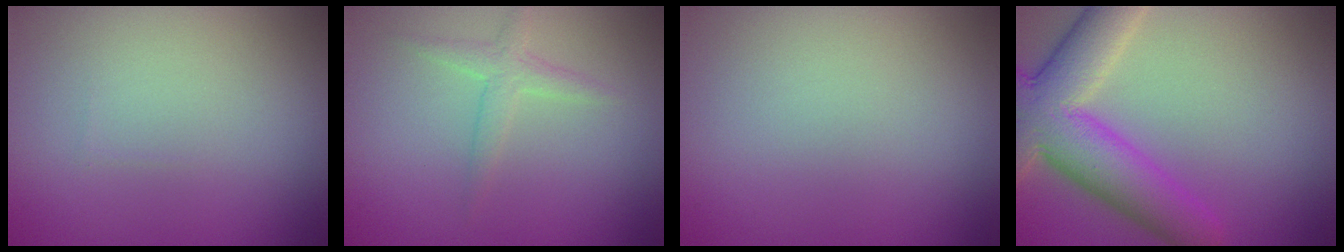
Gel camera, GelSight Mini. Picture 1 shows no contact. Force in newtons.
{"total": 1.7, "press": 1.7, "slide": 0.1}
{"total": 0.0}
{"total": 8.9, "press": 8.9, "slide": 0.5}